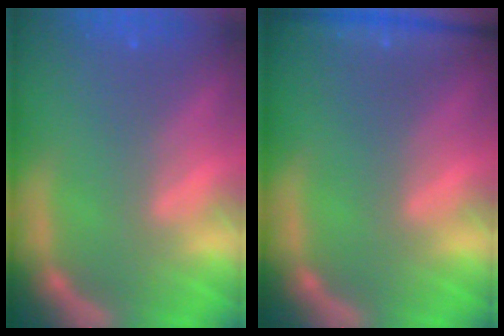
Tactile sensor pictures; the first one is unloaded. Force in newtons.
{"total": 4.0}